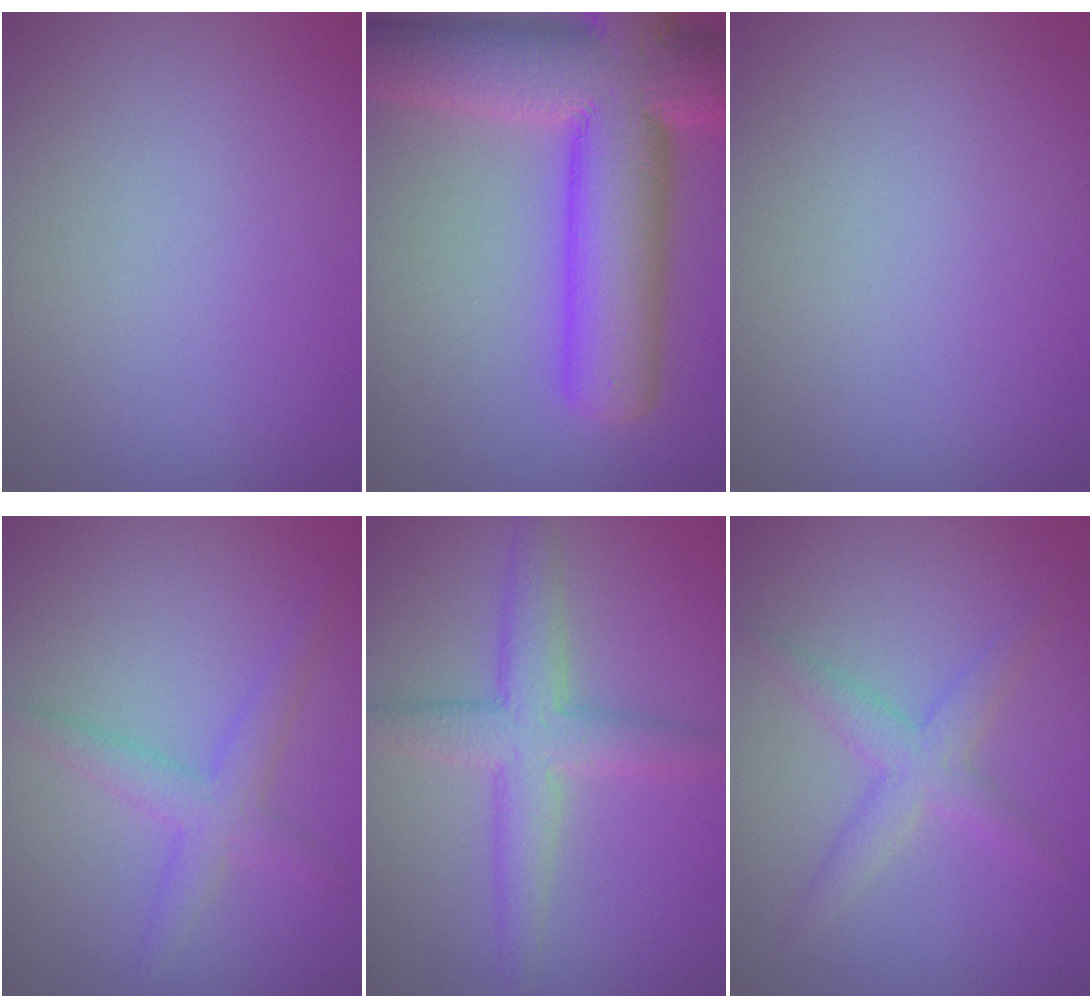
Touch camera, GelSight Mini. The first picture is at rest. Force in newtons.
{"total": 12.8, "press": 12.8, "slide": 0.4}
{"total": 0.0}
{"total": 2.7, "press": 2.7, "slide": 0.0}
{"total": 4.4, "press": 4.4, "slide": 0.1}
{"total": 2.8, "press": 2.8, "slide": 0.1}